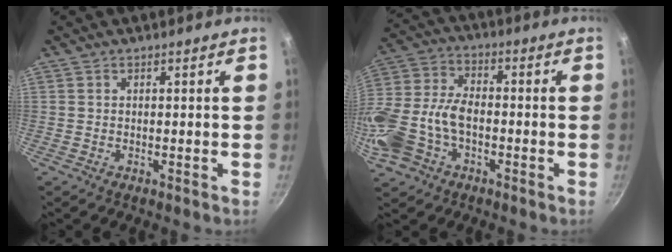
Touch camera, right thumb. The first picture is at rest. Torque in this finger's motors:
{"motor_torque": [0.50, 0.50, 1.30, -0.73, 0.45]}